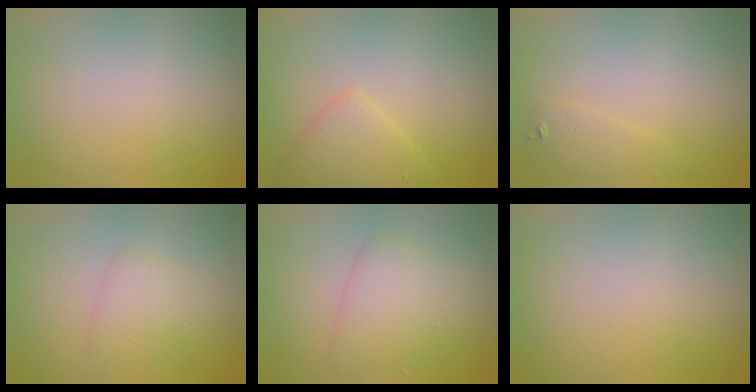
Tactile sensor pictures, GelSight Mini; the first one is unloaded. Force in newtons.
{"total": 2.8, "press": 2.8, "slide": 0.2}
{"total": 1.4, "press": 1.4, "slide": 0.0}
{"total": 1.9, "press": 1.9, "slide": 0.1}
{"total": 3.4, "press": 3.4, "slide": 0.1}
{"total": 0.0}